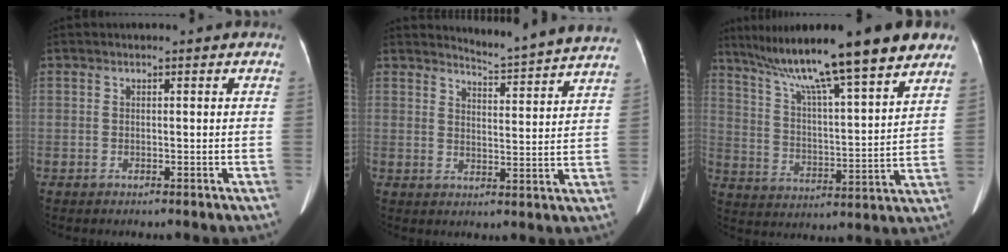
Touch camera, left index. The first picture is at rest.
{"total": 12.5, "force": [12.3, -1.4, 1.8], "torque": [-0.034, -0.054, 0.144]}
{"total": 22.0, "force": [16.7, 1.4, 14.2], "torque": [-0.236, 0.020, 0.257]}